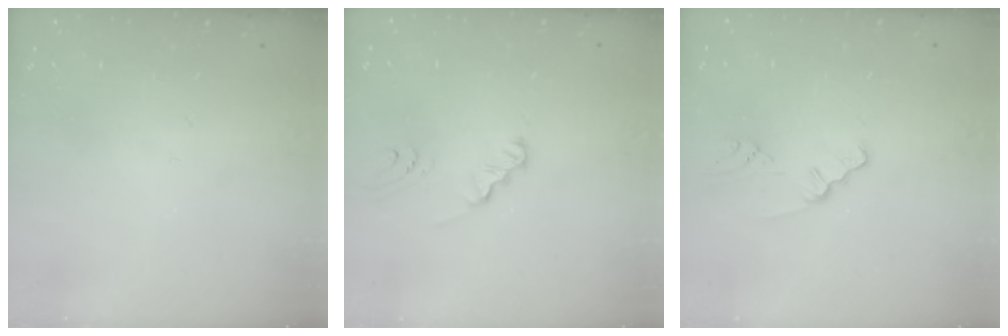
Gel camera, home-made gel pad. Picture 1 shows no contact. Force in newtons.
{"total": 4.3, "press": 2.1, "slide": 3.8}
{"total": 0.8, "press": 0.8, "slide": 0.1}